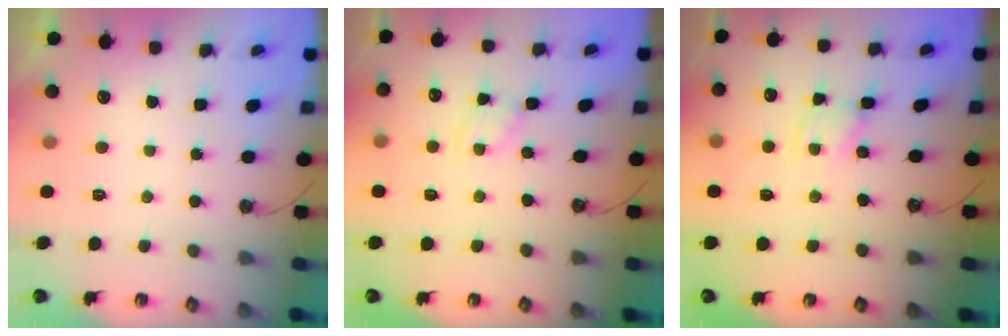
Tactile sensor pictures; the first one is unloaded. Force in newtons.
{"total": 1.9, "press": 1.9, "slide": 0.3}
{"total": 1.5, "press": 1.5, "slide": 0.1}